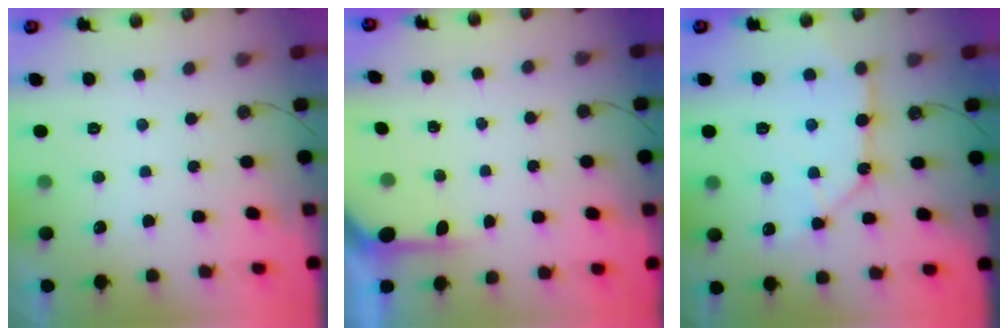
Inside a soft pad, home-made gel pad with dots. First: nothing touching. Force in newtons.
{"total": 4.2, "press": 4.2, "slide": 0.4}
{"total": 10.5, "press": 10.4, "slide": 1.0}